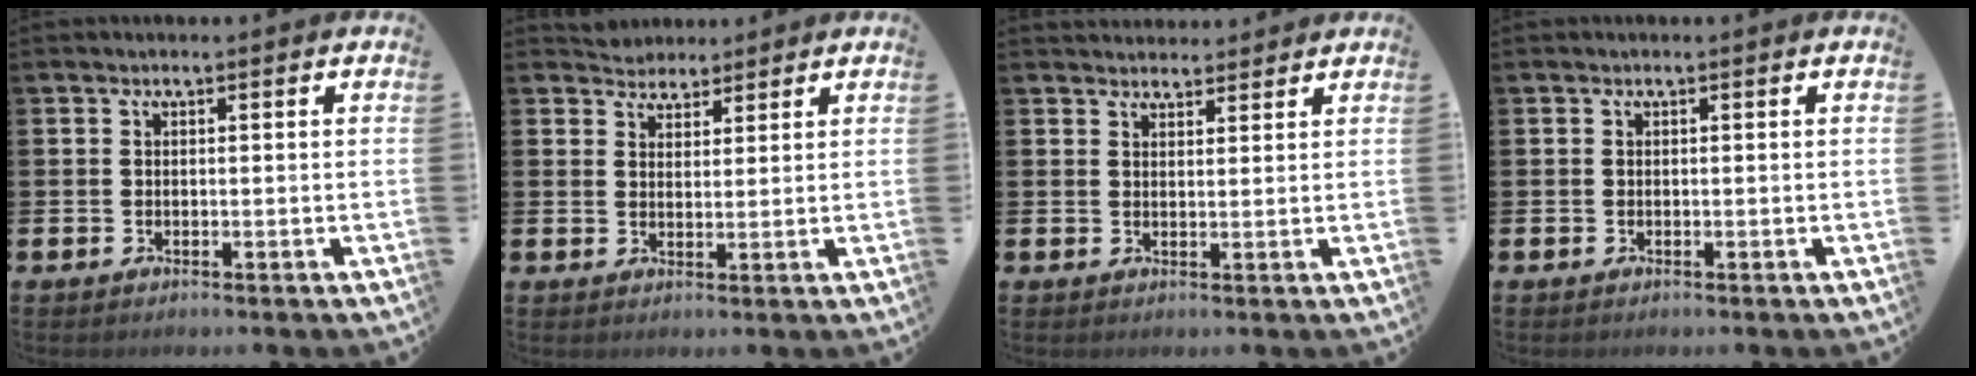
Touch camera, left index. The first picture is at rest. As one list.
[{"total": 3.4, "force": [3.1, 1.3, -0.4], "torque": [0.009, -0.016, 0.054]}, {"total": 2.8, "force": [2.7, 0.8, -0.1], "torque": [0.012, -0.015, 0.047]}, {"total": 0.0}]